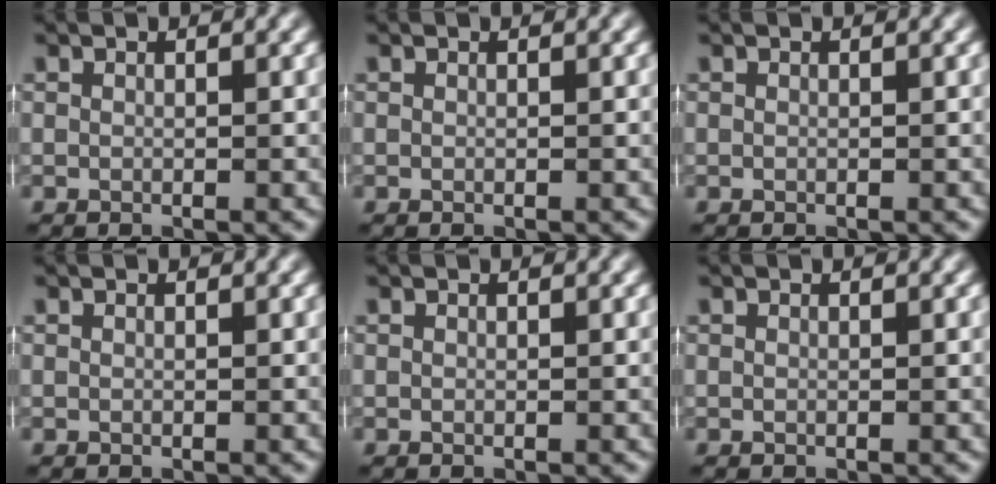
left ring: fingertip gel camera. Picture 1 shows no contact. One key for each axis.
{"total": 0.0}
{"total": 0.0}
{"total": 0.0}
{"total": 0.0}
{"total": 0.0}